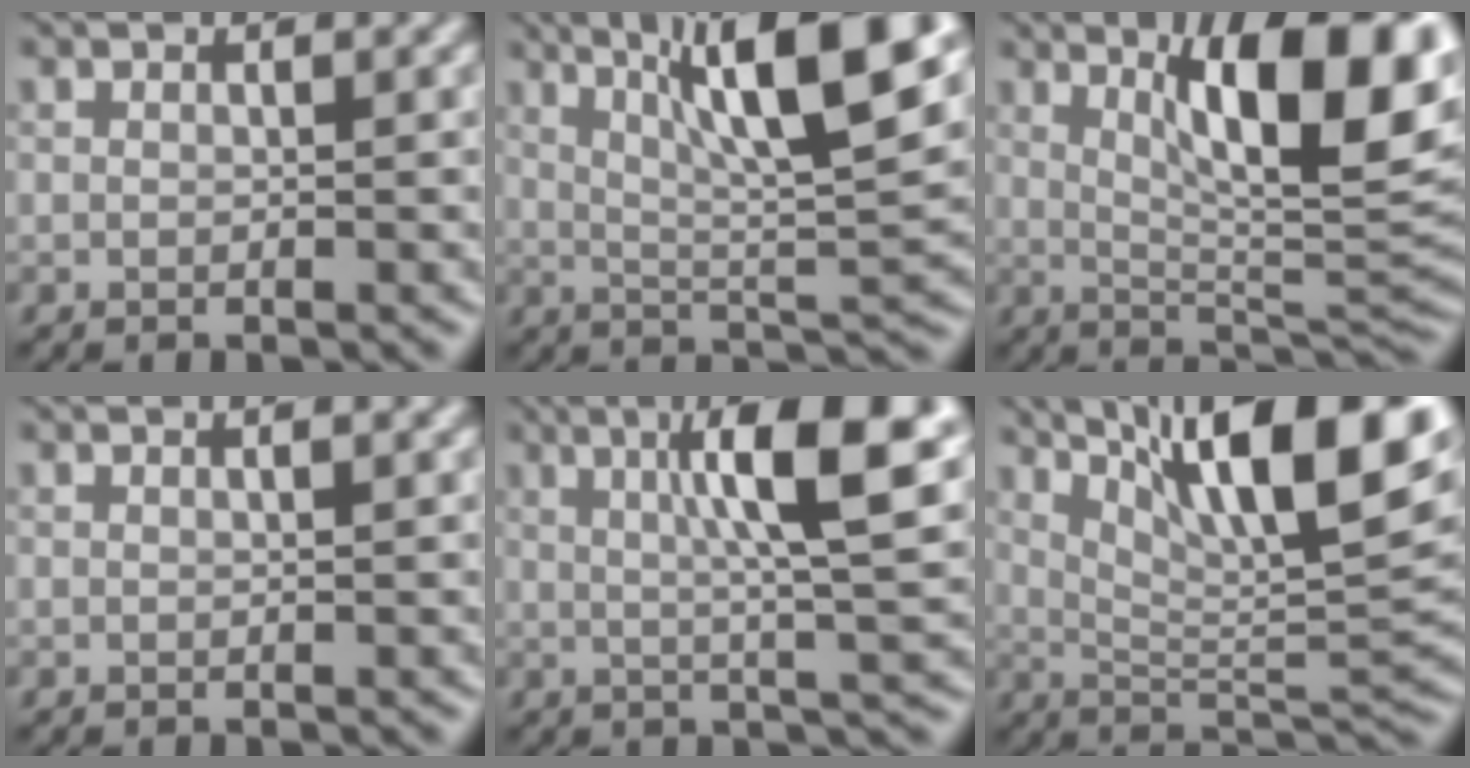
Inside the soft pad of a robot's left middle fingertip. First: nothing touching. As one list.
[{"total": 11.8, "force": [5.1, 2.3, 10.4], "torque": [-0.156, 0.011, 0.087]}, {"total": 11.7, "force": [3.9, 3.0, 10.6], "torque": [-0.146, 0.006, 0.065]}, {"total": 0.8, "force": [0.5, 0.2, 0.6], "torque": [-0.006, 0.002, 0.002]}, {"total": 10.2, "force": [3.0, 1.8, 9.6], "torque": [-0.130, 0.013, 0.040]}, {"total": 14.1, "force": [7.1, 3.8, 11.6], "torque": [-0.173, 0.007, 0.122]}]